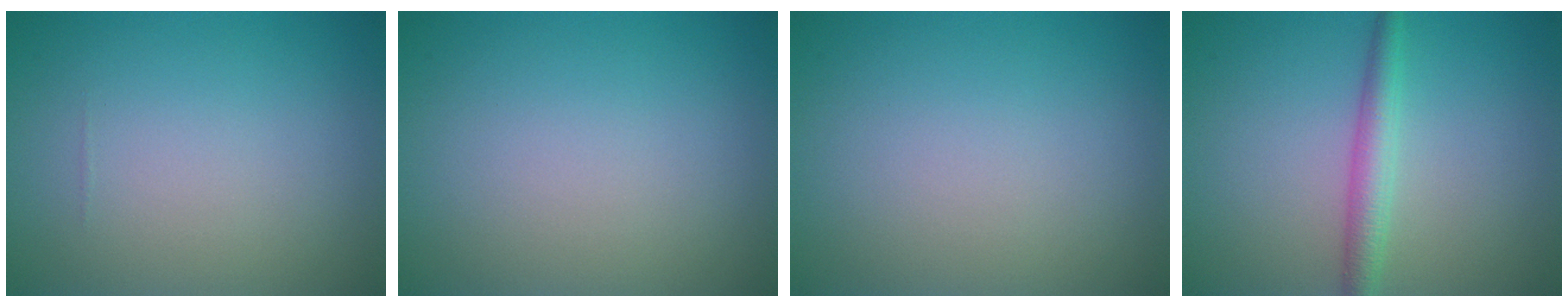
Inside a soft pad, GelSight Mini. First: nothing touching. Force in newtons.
{"total": 0.0}
{"total": 0.0}
{"total": 2.7, "press": 2.7, "slide": 0.1}